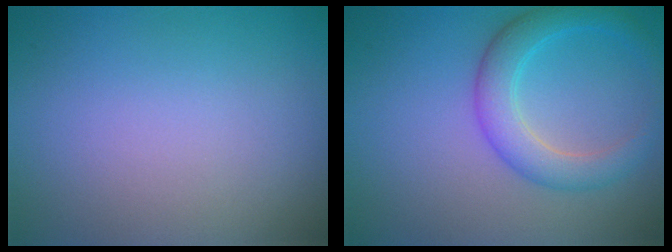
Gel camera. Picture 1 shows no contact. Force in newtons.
{"total": 3.9, "press": 3.9, "slide": 0.2}